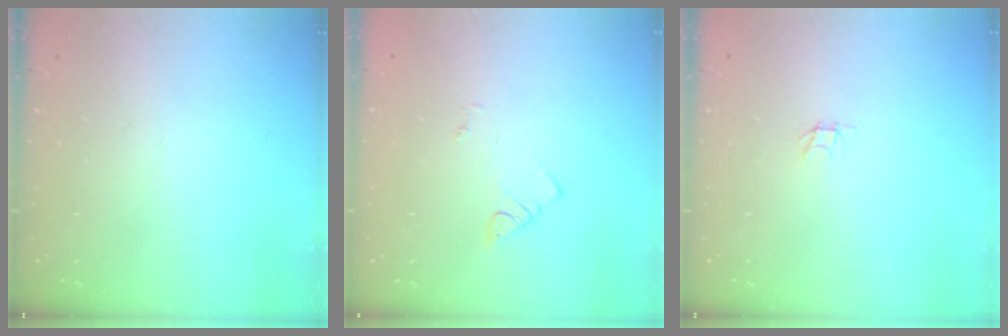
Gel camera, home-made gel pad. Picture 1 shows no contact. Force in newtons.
{"total": 2.1, "press": 2.1, "slide": 0.4}
{"total": 1.8, "press": 1.8, "slide": 0.1}